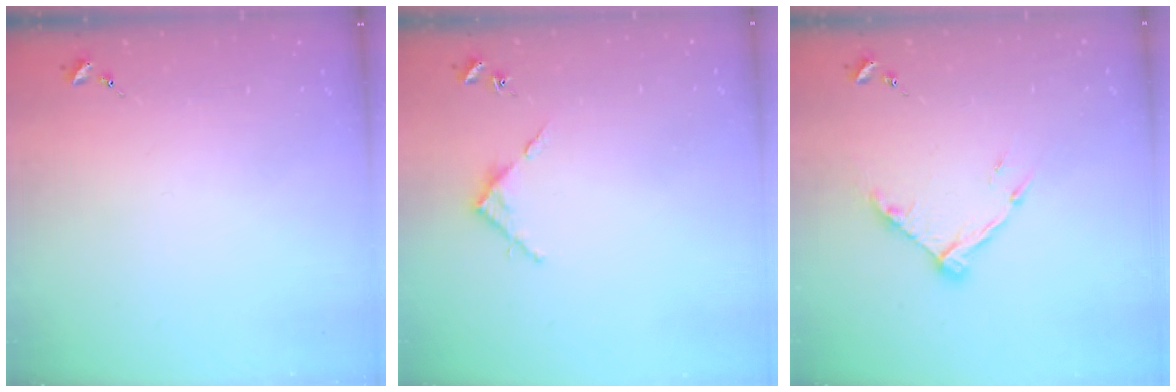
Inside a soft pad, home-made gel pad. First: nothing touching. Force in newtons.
{"total": 4.7, "press": 4.7, "slide": 0.2}
{"total": 10.4, "press": 10.4, "slide": 0.8}